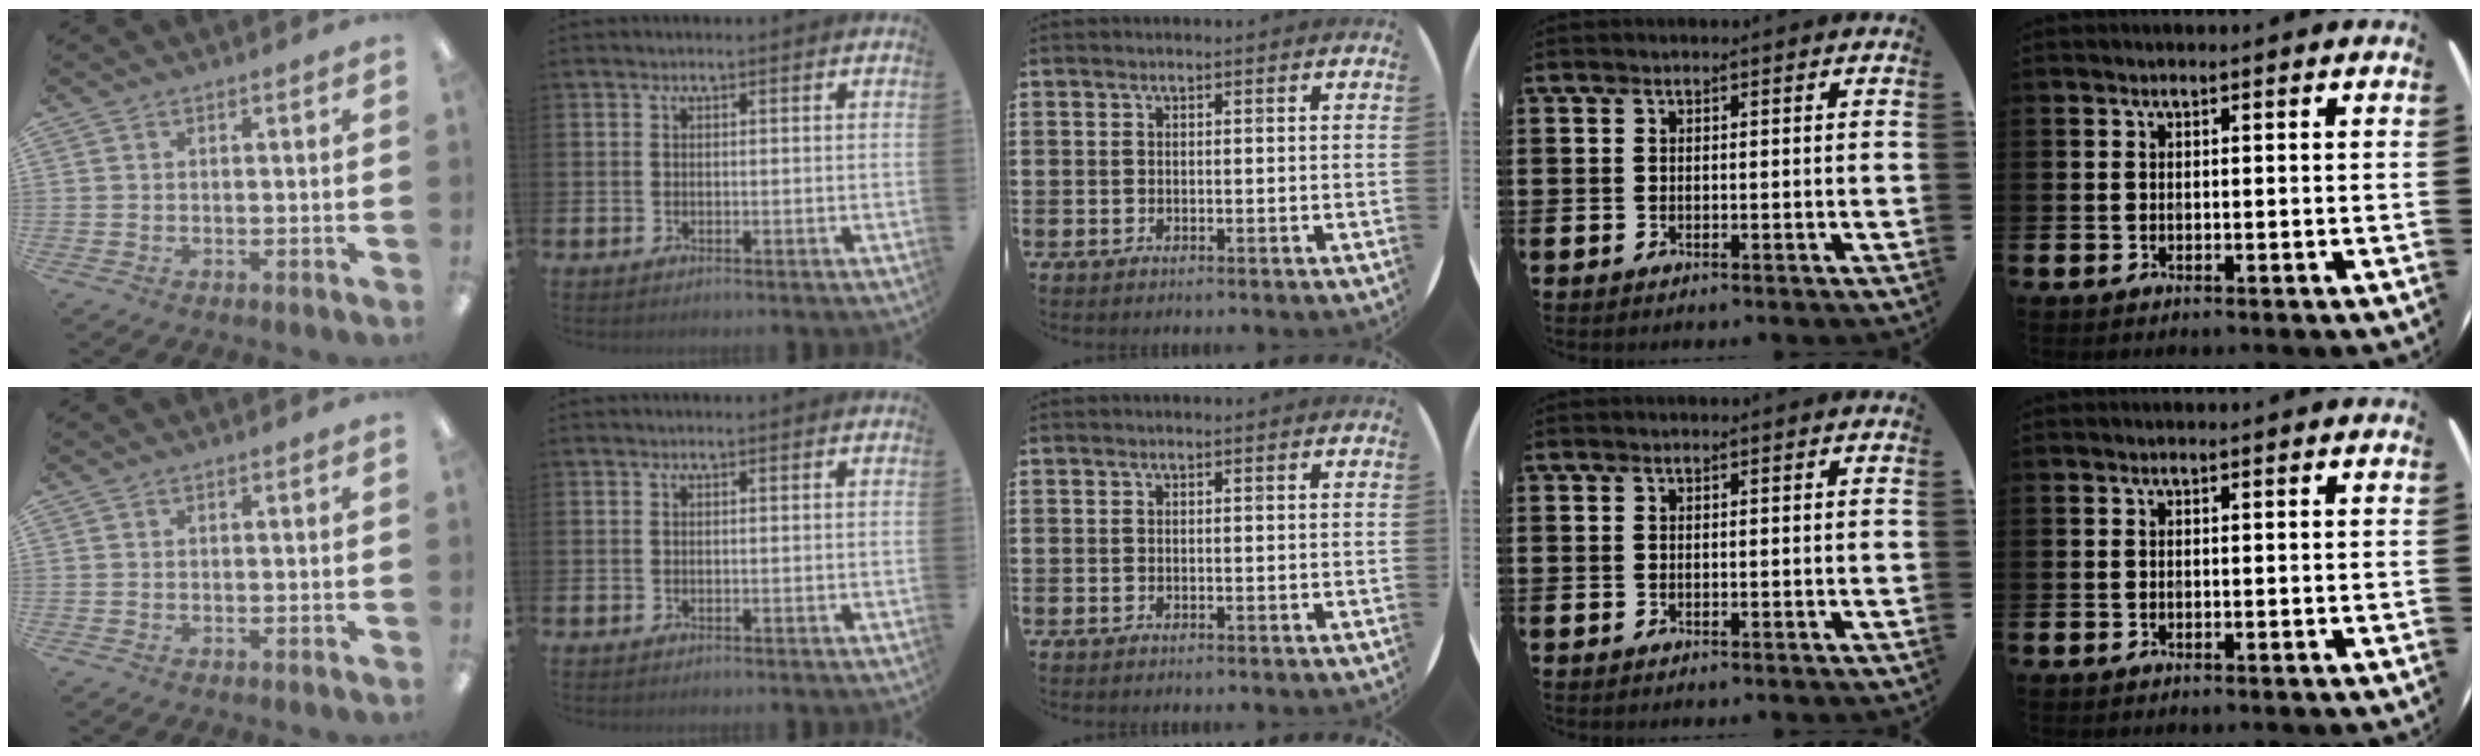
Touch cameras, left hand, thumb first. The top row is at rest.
{}